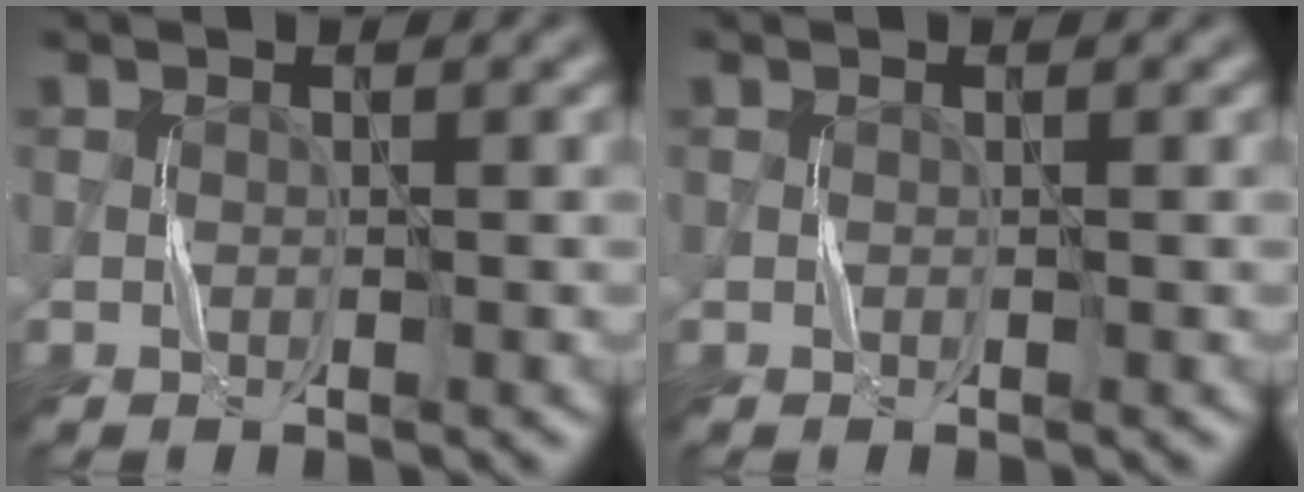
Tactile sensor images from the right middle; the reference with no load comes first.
{"total": 0.0}